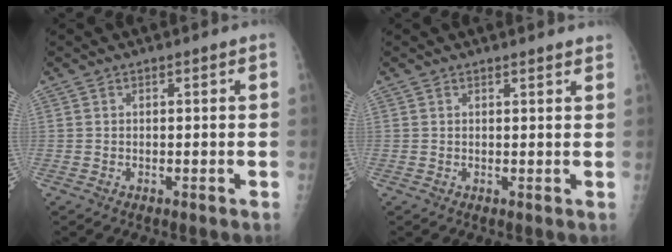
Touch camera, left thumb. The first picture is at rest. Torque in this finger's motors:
{"motor_torque": [-0.28, -0.08, -0.18, 0.18, 0.01]}